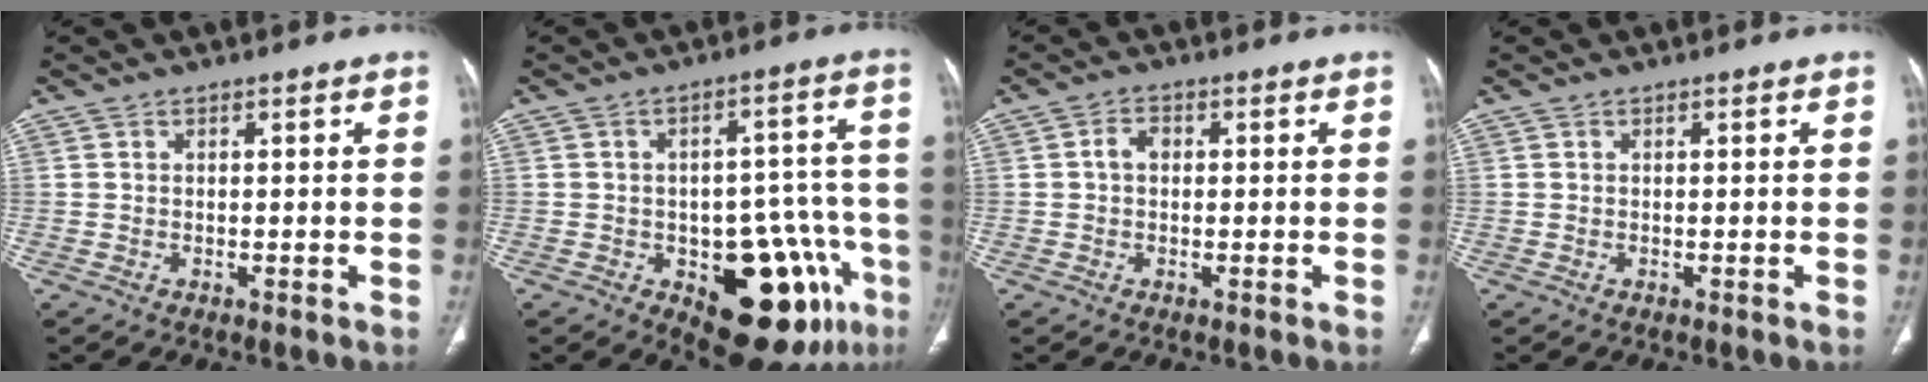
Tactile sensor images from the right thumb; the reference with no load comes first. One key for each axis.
{"total": 19.4, "fx": -8.2, "fy": 8.9, "fz": 15.1, "tx": -0.129, "ty": 0.044, "tz": -0.091}
{"total": 2.5, "fx": 0.2, "fy": 1.8, "fz": 1.7, "tx": -0.027, "ty": 0.010, "tz": 0.000}
{"total": 0.0}